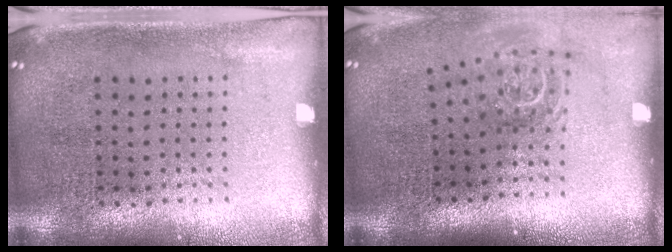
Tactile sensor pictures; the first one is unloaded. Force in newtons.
{"total": 1.7, "press": 1.2, "slide": 1.2}